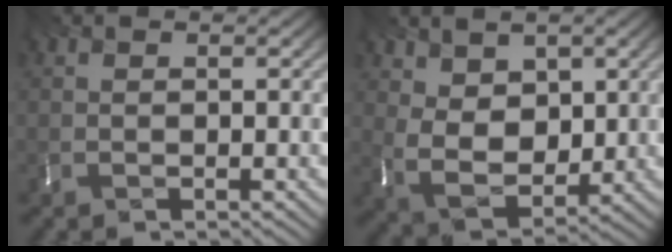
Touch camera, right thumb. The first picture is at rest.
{"total": 6.8, "force": [2.1, 4.7, 4.4], "torque": [-0.111, -0.016, 0.034]}